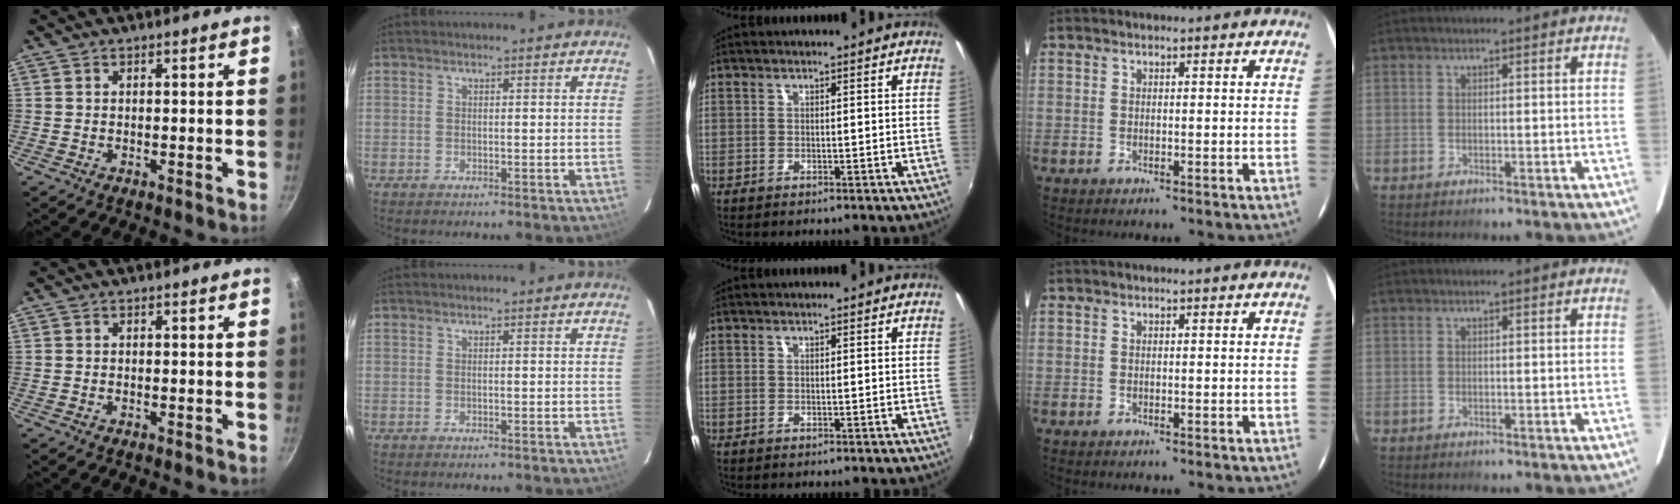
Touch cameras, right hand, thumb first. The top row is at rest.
{}